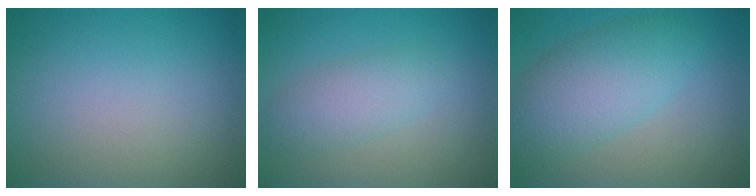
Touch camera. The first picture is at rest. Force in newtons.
{"total": 2.8, "press": 2.8, "slide": 0.1}
{"total": 6.0, "press": 6.0, "slide": 0.4}